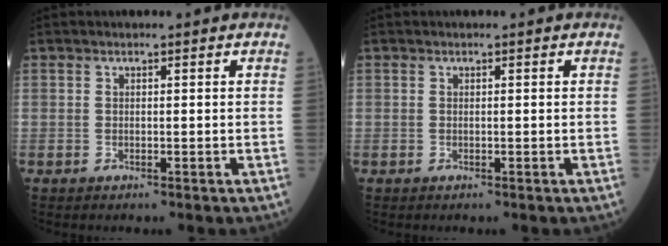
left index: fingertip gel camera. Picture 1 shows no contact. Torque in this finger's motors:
{"motor_torque": [-0.02, 0.02, 0.00, 0.00]}